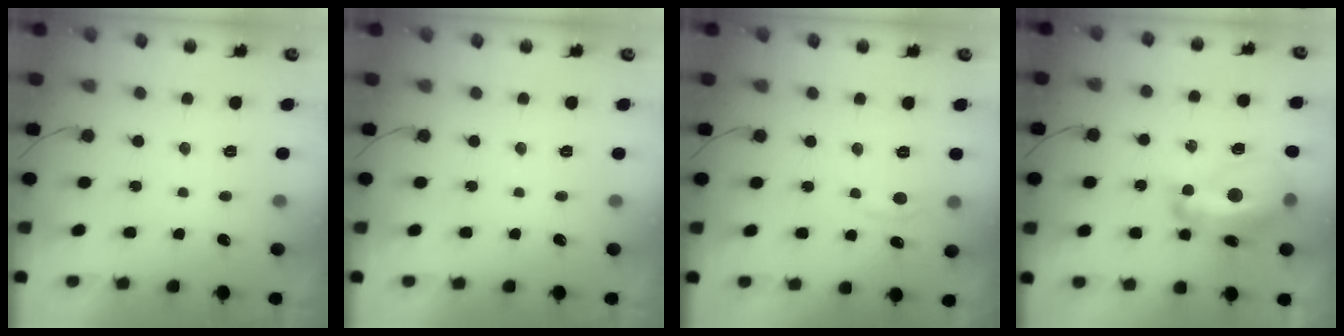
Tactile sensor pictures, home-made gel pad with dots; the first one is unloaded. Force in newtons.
{"total": 0.0}
{"total": 6.6, "press": 6.6, "slide": 0.9}
{"total": 16.4, "press": 16.3, "slide": 1.9}